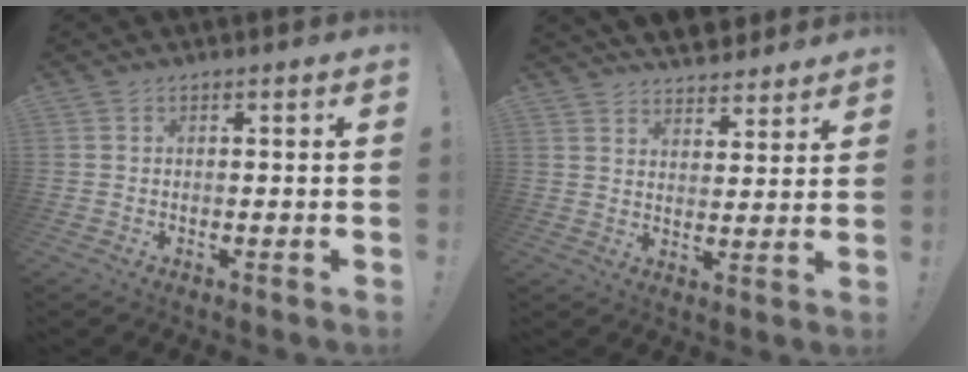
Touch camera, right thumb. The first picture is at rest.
{"total": 6.6, "force": [5.9, 2.8, 1.0], "torque": [-0.011, -0.047, 0.109]}